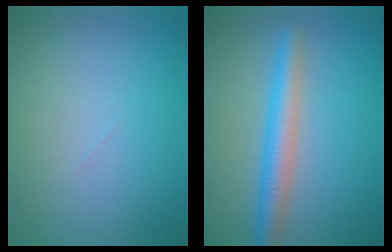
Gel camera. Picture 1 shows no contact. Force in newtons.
{"total": 3.9, "press": 3.9, "slide": 0.2}